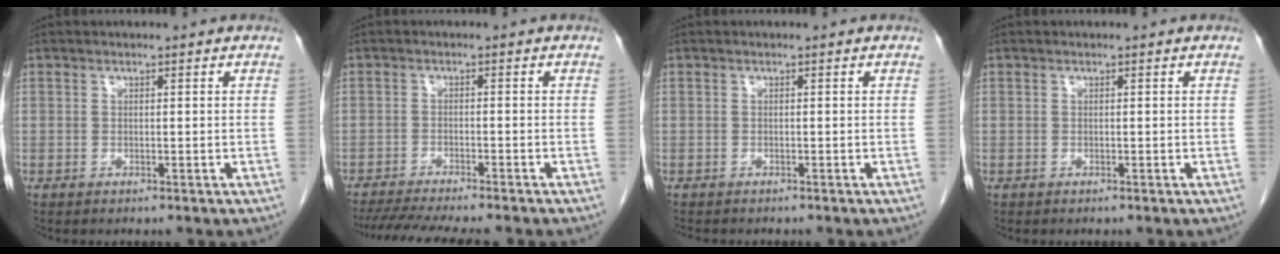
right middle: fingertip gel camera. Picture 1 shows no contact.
{"total": 11.9, "force": [-10.5, 0.7, 5.6], "torque": [-0.080, -0.014, -0.151]}
{"total": 2.4, "force": [-2.1, 0.8, 1.0], "torque": [-0.018, -0.006, -0.025]}
{"total": 0.0}